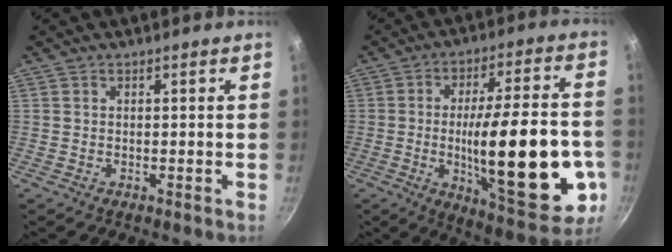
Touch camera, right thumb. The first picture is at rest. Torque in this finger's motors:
{"motor_torque": [2.48, 2.52, 2.32, -0.22, 0.32]}